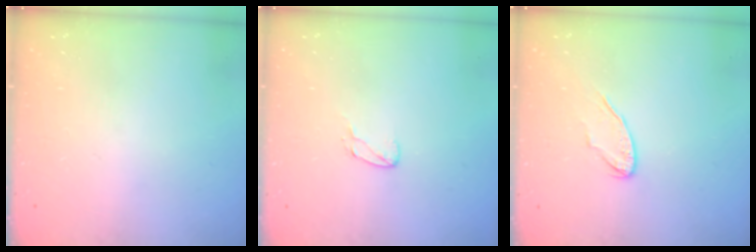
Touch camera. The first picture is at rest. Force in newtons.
{"total": 3.9, "press": 3.9, "slide": 0.3}
{"total": 6.2, "press": 6.2, "slide": 0.6}